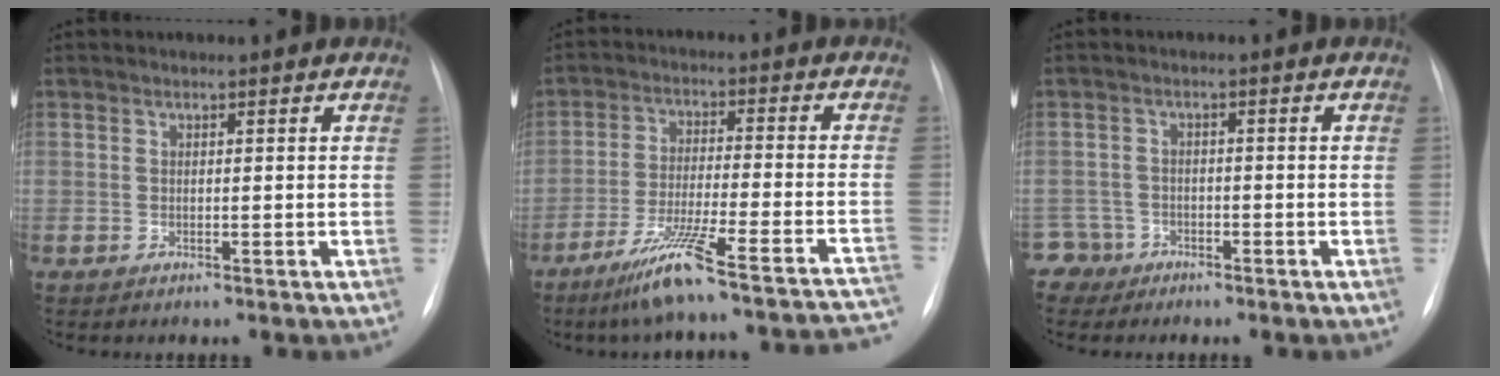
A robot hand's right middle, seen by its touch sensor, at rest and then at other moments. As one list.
[{"total": 21.1, "force": [-17.5, 0.3, 11.9], "torque": [-0.123, -0.008, -0.259]}, {"total": 3.4, "force": [-2.1, 2.4, -1.0], "torque": [0.022, 0.010, -0.044]}]